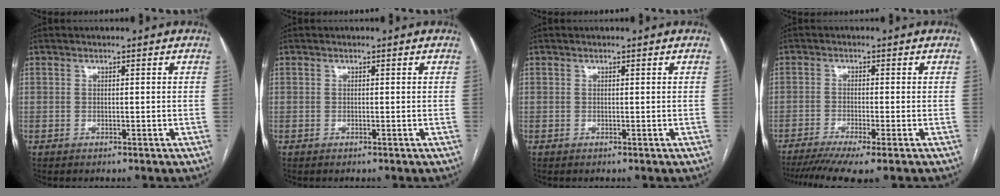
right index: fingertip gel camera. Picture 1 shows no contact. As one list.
[{"total": 0.0}, {"total": 0.0}, {"total": 8.9, "force": [-6.6, 0.2, 5.8], "torque": [-0.088, -0.014, -0.105]}]